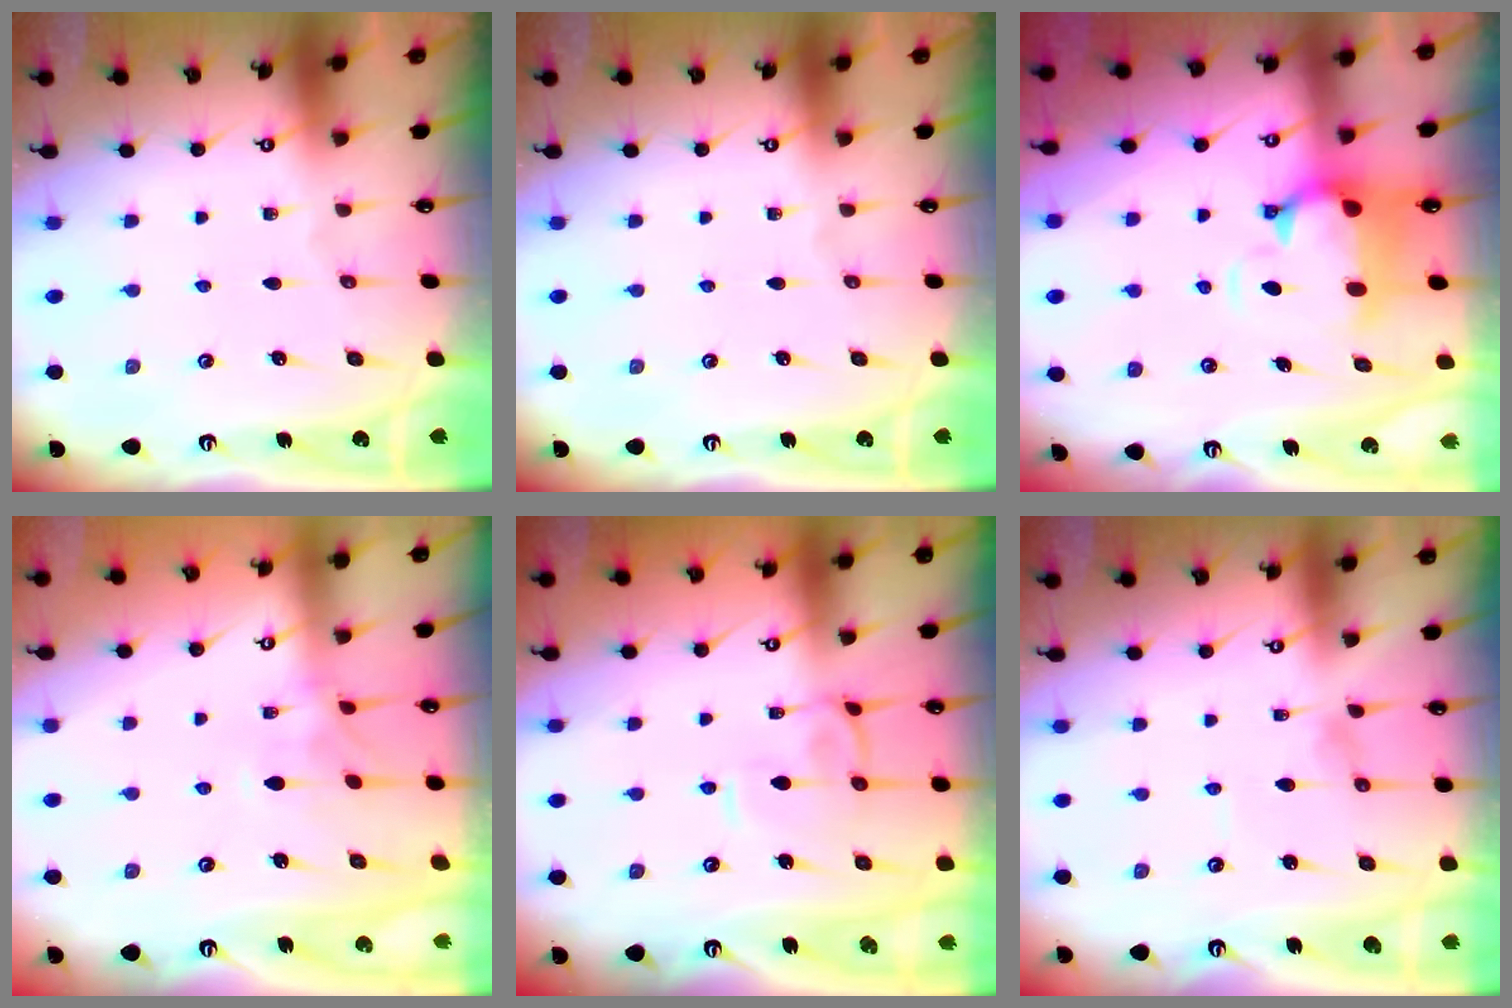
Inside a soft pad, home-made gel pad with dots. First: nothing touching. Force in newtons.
{"total": 0.0}
{"total": 1.7, "press": 0.9, "slide": 1.4}
{"total": 1.6, "press": 1.3, "slide": 0.9}
{"total": 1.5, "press": 1.4, "slide": 0.5}
{"total": 0.9, "press": 0.9, "slide": 0.3}